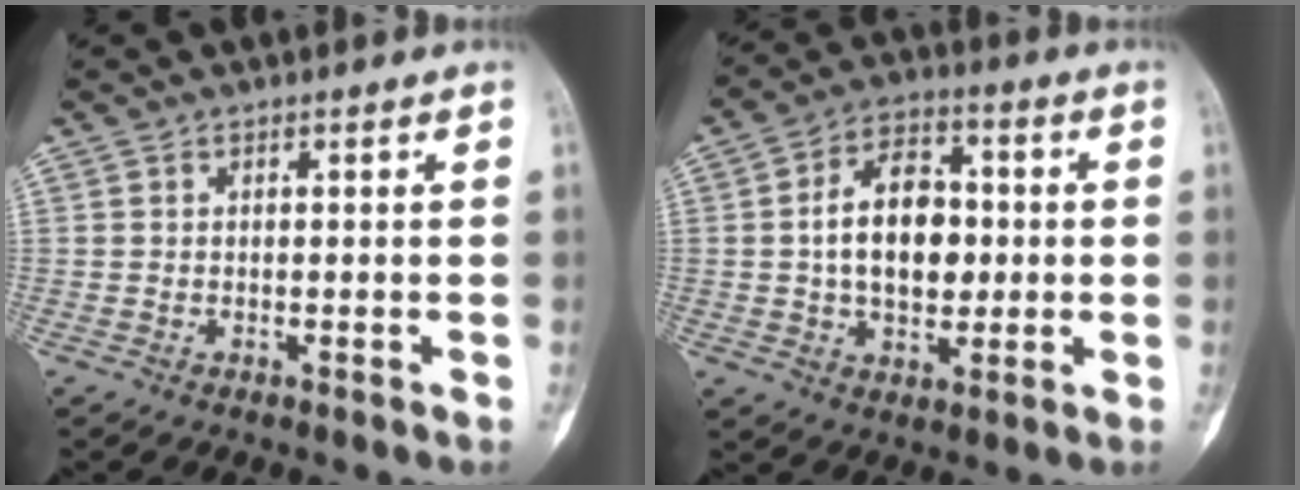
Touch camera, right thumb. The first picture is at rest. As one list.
[{"total": 13.6, "force": [0.2, 8.9, 10.3], "torque": [-0.144, 0.017, 0.003]}]